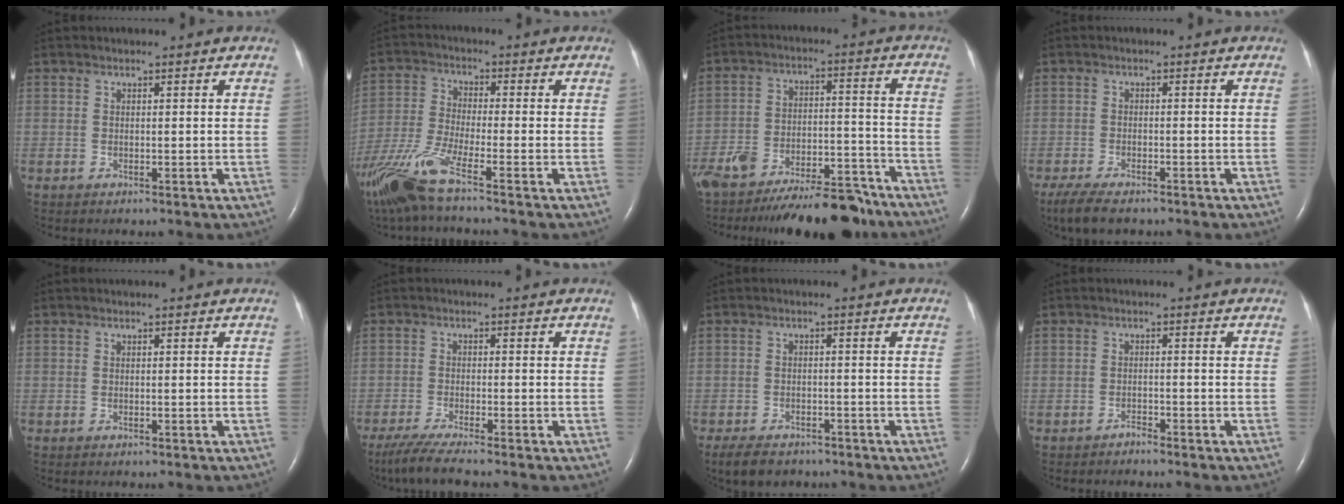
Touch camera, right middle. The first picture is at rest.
{"total": 12.1, "force": [-8.5, 0.5, 8.6], "torque": [-0.191, -0.029, -0.168]}
{"total": 19.5, "force": [-17.0, 4.6, 8.3], "torque": [-0.121, 0.008, -0.257]}
{"total": 6.1, "force": [-4.7, 1.8, 3.5], "torque": [-0.063, -0.014, -0.076]}
{"total": 0.0}
{"total": 5.6, "force": [-4.5, -0.6, 3.3], "torque": [-0.061, -0.020, -0.084]}
{"total": 6.0, "force": [-4.7, 2.8, 2.4], "torque": [-0.038, -0.005, -0.067]}
{"total": 1.0, "force": [-1.0, 0.1, 0.1], "torque": [-0.003, -0.001, -0.017]}